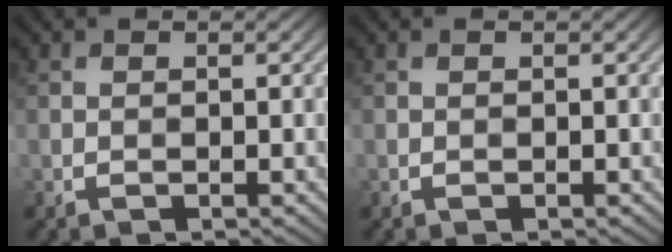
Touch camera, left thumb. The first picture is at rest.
{"total": 0.0}